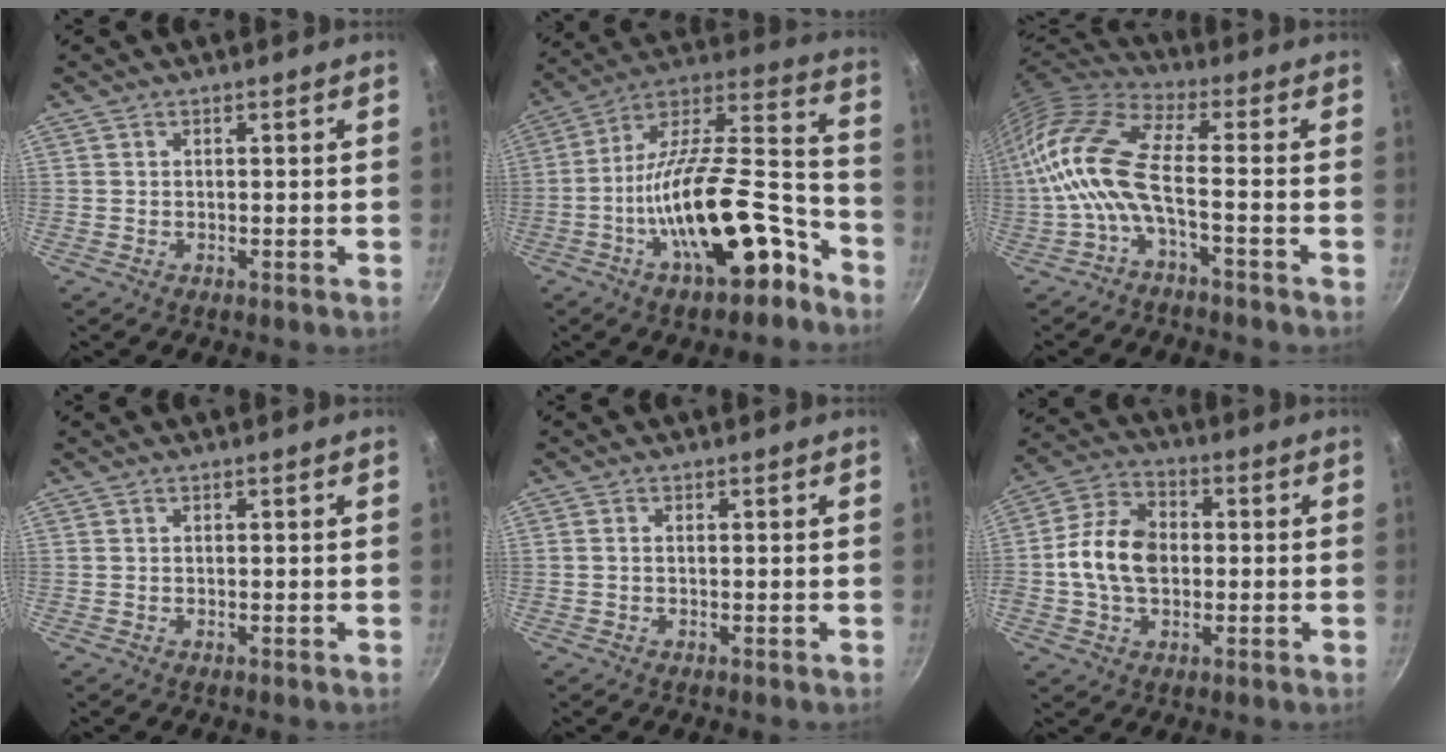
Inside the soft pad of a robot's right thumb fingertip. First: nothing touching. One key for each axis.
{"total": 24.6, "fx": -11.3, "fy": 9.8, "fz": 19.6, "tx": -0.270, "ty": 0.080, "tz": -0.191}
{"total": 14.3, "fx": -3.2, "fy": 5.5, "fz": 12.8, "tx": -0.283, "ty": 0.036, "tz": -0.078}
{"total": 0.0}
{"total": 0.7, "fx": 0.0, "fy": 0.4, "fz": 0.6, "tx": -0.012, "ty": 0.003, "tz": -0.001}
{"total": 12.1, "fx": -0.4, "fy": 8.4, "fz": 8.6, "tx": -0.143, "ty": 0.021, "tz": -0.022}